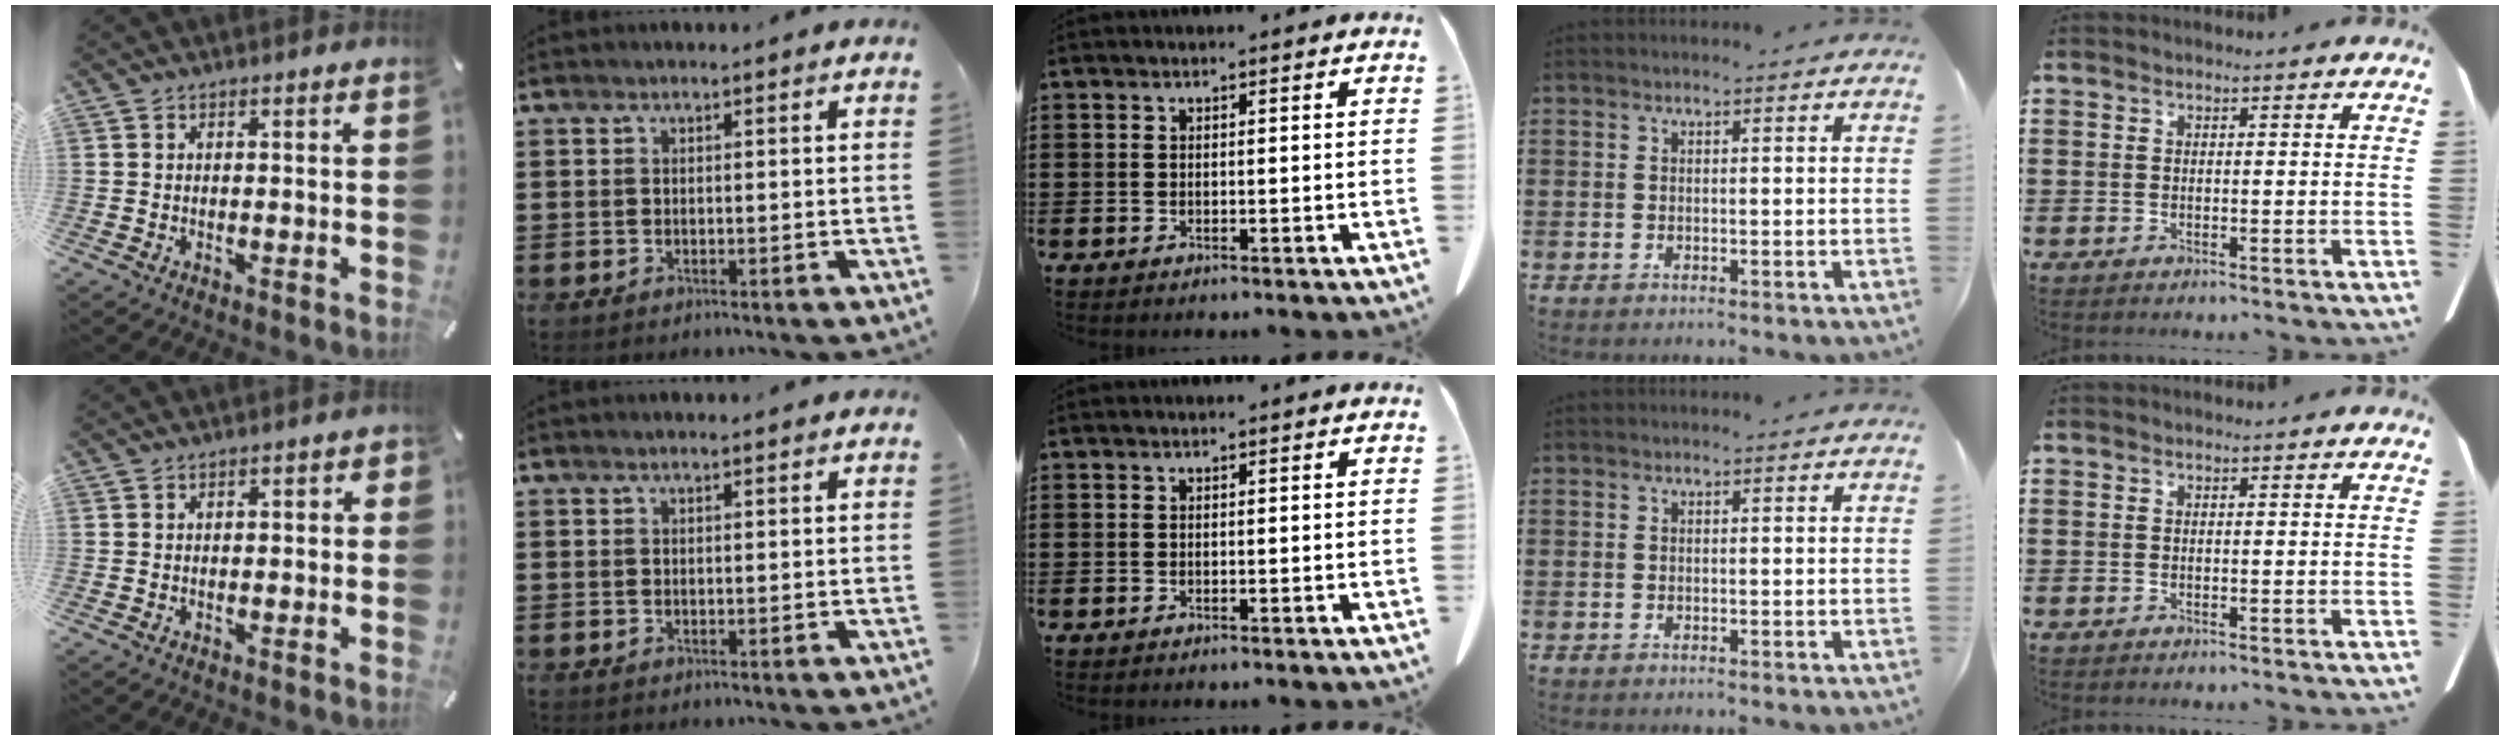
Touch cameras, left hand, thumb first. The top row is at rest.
{"thumb": {"total": 1.7, "force": [-0.6, 1.0, 1.2], "torque": [-0.020, 0.006, -0.013]}, "index": {"total": 0.6, "force": [0.5, 0.0, 0.4], "torque": [-0.009, 0.000, 0.009]}}